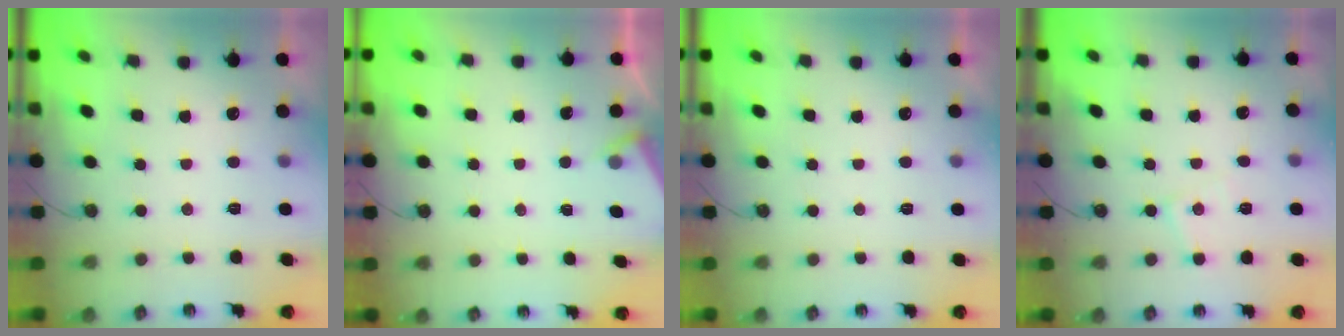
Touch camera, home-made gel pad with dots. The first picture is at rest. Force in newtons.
{"total": 3.1, "press": 3.1, "slide": 0.5}
{"total": 2.7, "press": 2.7, "slide": 0.4}
{"total": 6.3, "press": 6.3, "slide": 0.3}